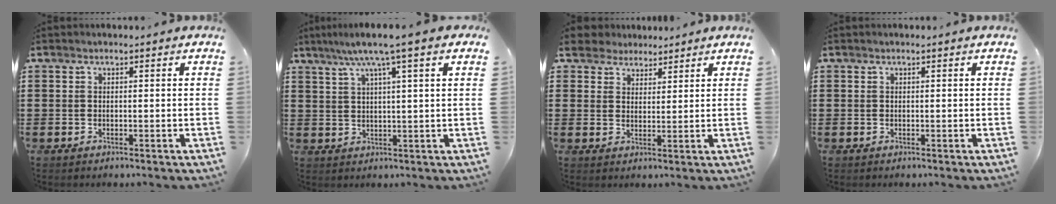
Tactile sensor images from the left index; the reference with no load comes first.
{"total": 6.3, "force": [3.9, -0.2, 4.9], "torque": [-0.106, 0.000, 0.063]}
{"total": 3.7, "force": [3.2, 2.0, -0.1], "torque": [-0.016, 0.005, 0.060]}
{"total": 0.0}